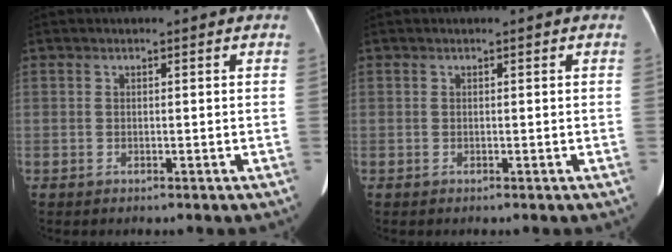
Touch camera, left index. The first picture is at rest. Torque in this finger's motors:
{"motor_torque": [0.18, -0.12, 0.00, -0.01]}